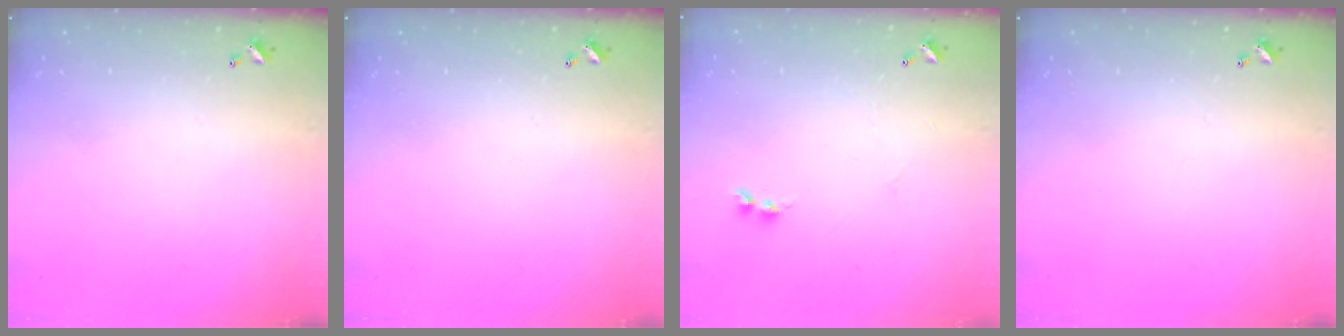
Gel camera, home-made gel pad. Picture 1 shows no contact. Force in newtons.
{"total": 0.0}
{"total": 2.0, "press": 1.9, "slide": 0.6}
{"total": 0.0}